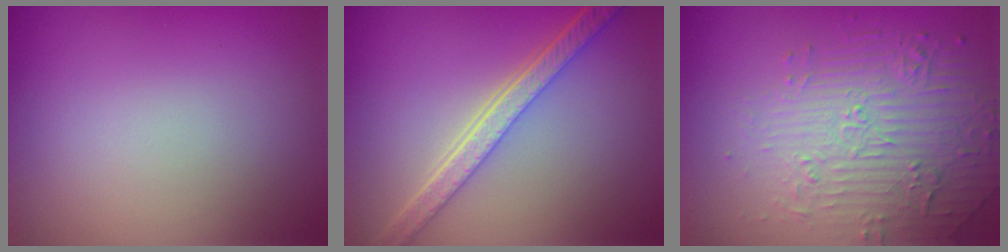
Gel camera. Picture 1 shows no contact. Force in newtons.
{"total": 5.1, "press": 4.0, "slide": 3.1}
{"total": 5.0, "press": 3.9, "slide": 3.1}